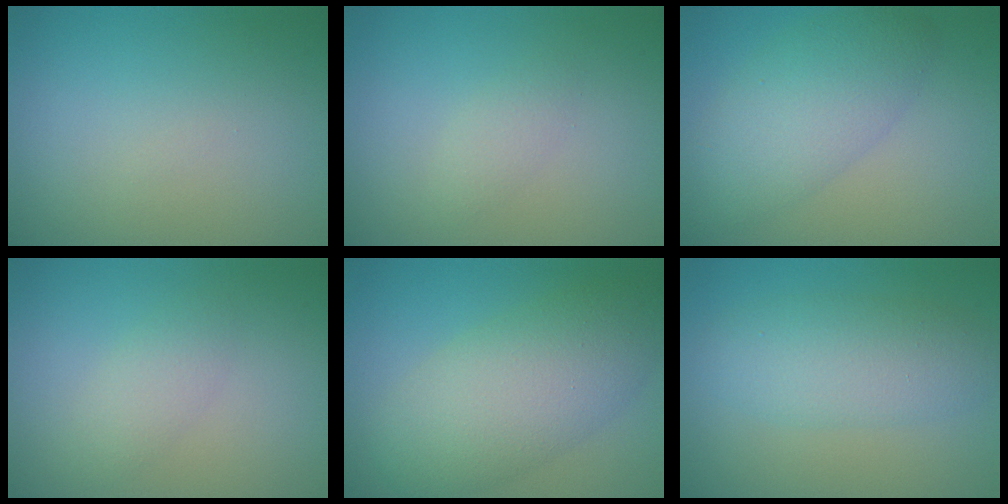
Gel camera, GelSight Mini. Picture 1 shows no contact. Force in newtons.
{"total": 1.2, "press": 1.2, "slide": 0.1}
{"total": 5.5, "press": 5.5, "slide": 0.1}
{"total": 1.9, "press": 1.9, "slide": 0.1}
{"total": 7.5, "press": 7.5, "slide": 0.3}
{"total": 4.6, "press": 4.6, "slide": 0.2}